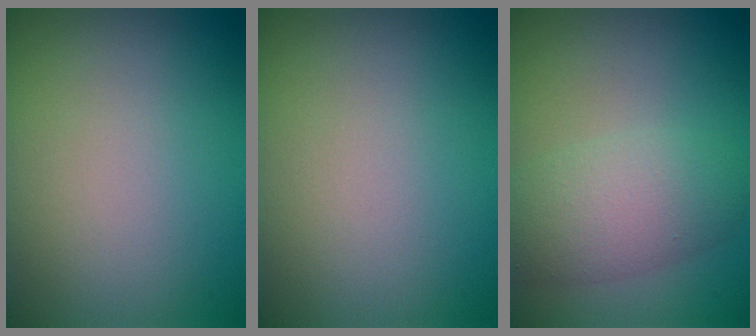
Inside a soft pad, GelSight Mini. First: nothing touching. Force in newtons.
{"total": 0.0}
{"total": 4.5, "press": 4.5, "slide": 0.2}